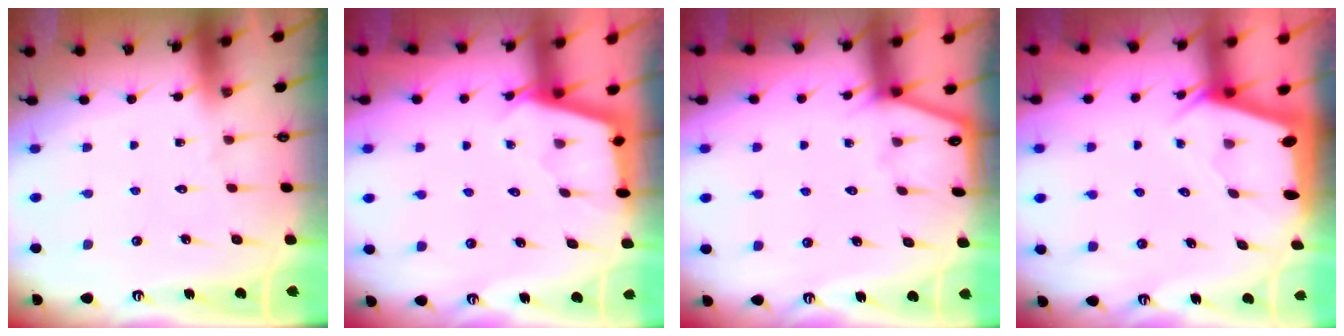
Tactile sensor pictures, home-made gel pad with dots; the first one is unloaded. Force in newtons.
{"total": 2.2, "press": 2.2, "slide": 0.1}
{"total": 2.4, "press": 2.4, "slide": 0.4}
{"total": 2.1, "press": 2.0, "slide": 0.3}